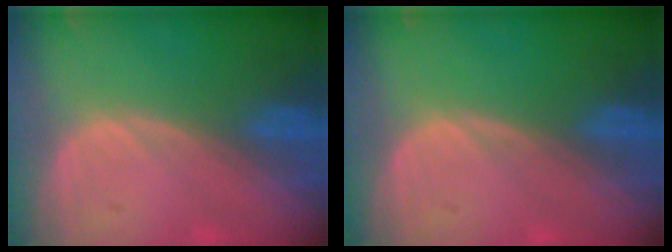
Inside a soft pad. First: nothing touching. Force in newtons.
{"total": 0.0}